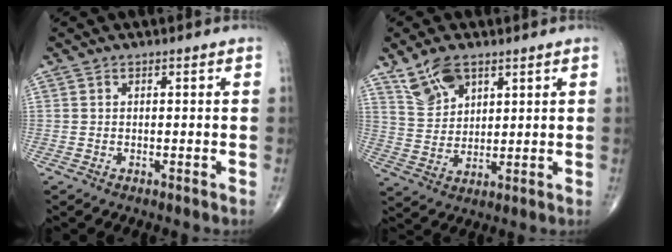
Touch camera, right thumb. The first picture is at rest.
{"total": 7.8, "force": [5.1, 4.1, 4.3], "torque": [-0.067, -0.019, 0.106]}